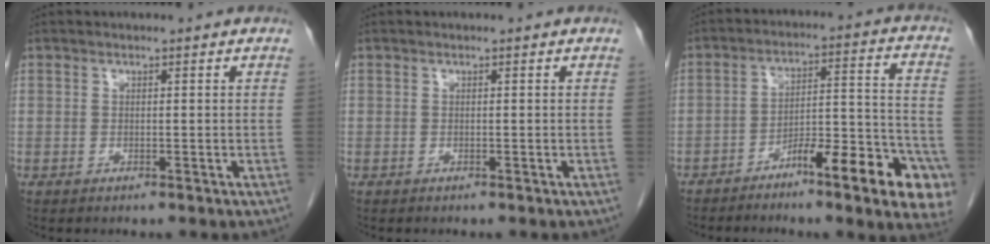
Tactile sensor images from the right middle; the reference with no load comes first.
{"total": 0.0}
{"total": 14.1, "force": [-7.7, 1.9, 11.7], "torque": [-0.157, 0.021, -0.111]}